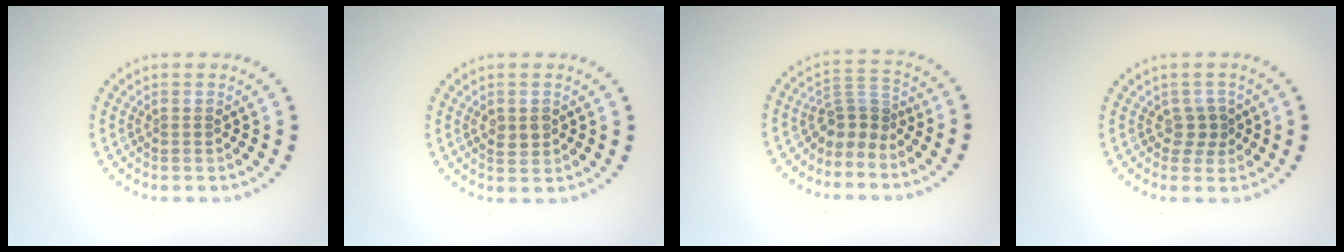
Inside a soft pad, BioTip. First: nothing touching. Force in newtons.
{"total": 1.5, "press": 1.5, "slide": 0.1}
{"total": 2.8, "press": 1.8, "slide": 2.1}
{"total": 1.5, "press": 1.3, "slide": 0.9}